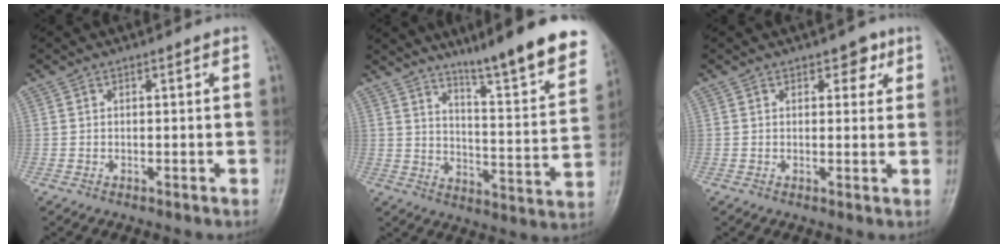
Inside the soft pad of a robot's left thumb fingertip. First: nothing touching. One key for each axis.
{"total": 18.5, "fx": 14.0, "fy": 1.8, "fz": 12.0, "tx": -0.137, "ty": -0.084, "tz": 0.202}
{"total": 3.2, "fx": 1.7, "fy": 2.0, "fz": 1.7, "tx": 0.000, "ty": -0.006, "tz": 0.019}